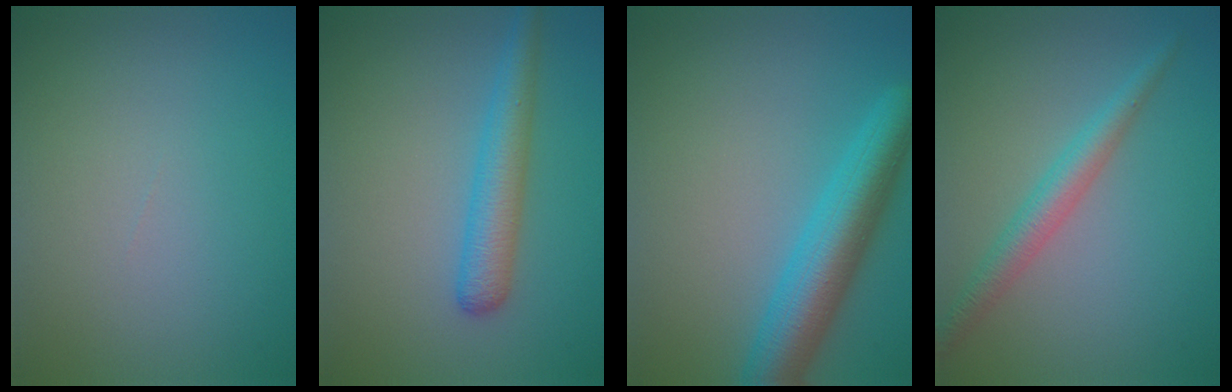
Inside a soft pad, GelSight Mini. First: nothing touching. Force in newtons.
{"total": 3.6, "press": 3.6, "slide": 0.1}
{"total": 6.4, "press": 6.4, "slide": 0.3}
{"total": 2.9, "press": 2.9, "slide": 0.1}